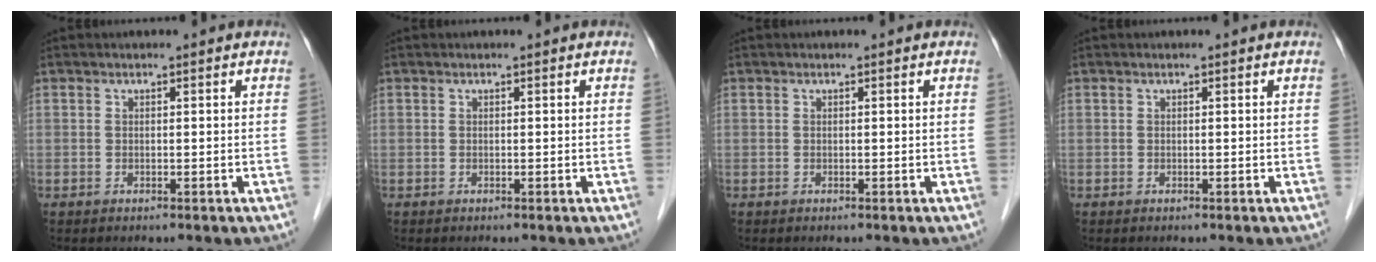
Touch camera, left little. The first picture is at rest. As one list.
[{"total": 0.0}, {"total": 0.0}, {"total": 0.0}]